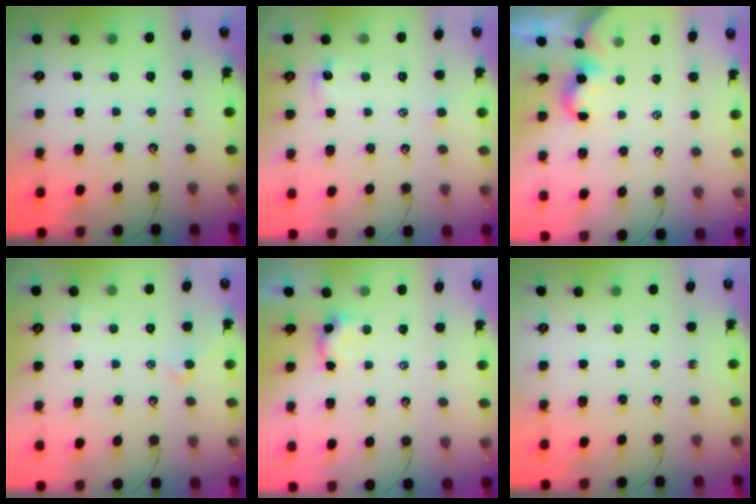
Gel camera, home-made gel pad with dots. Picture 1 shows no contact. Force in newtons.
{"total": 1.6, "press": 1.4, "slide": 0.7}
{"total": 4.1, "press": 4.1, "slide": 0.1}
{"total": 1.3, "press": 1.2, "slide": 0.5}
{"total": 0.6, "press": 0.5, "slide": 0.3}
{"total": 0.0}